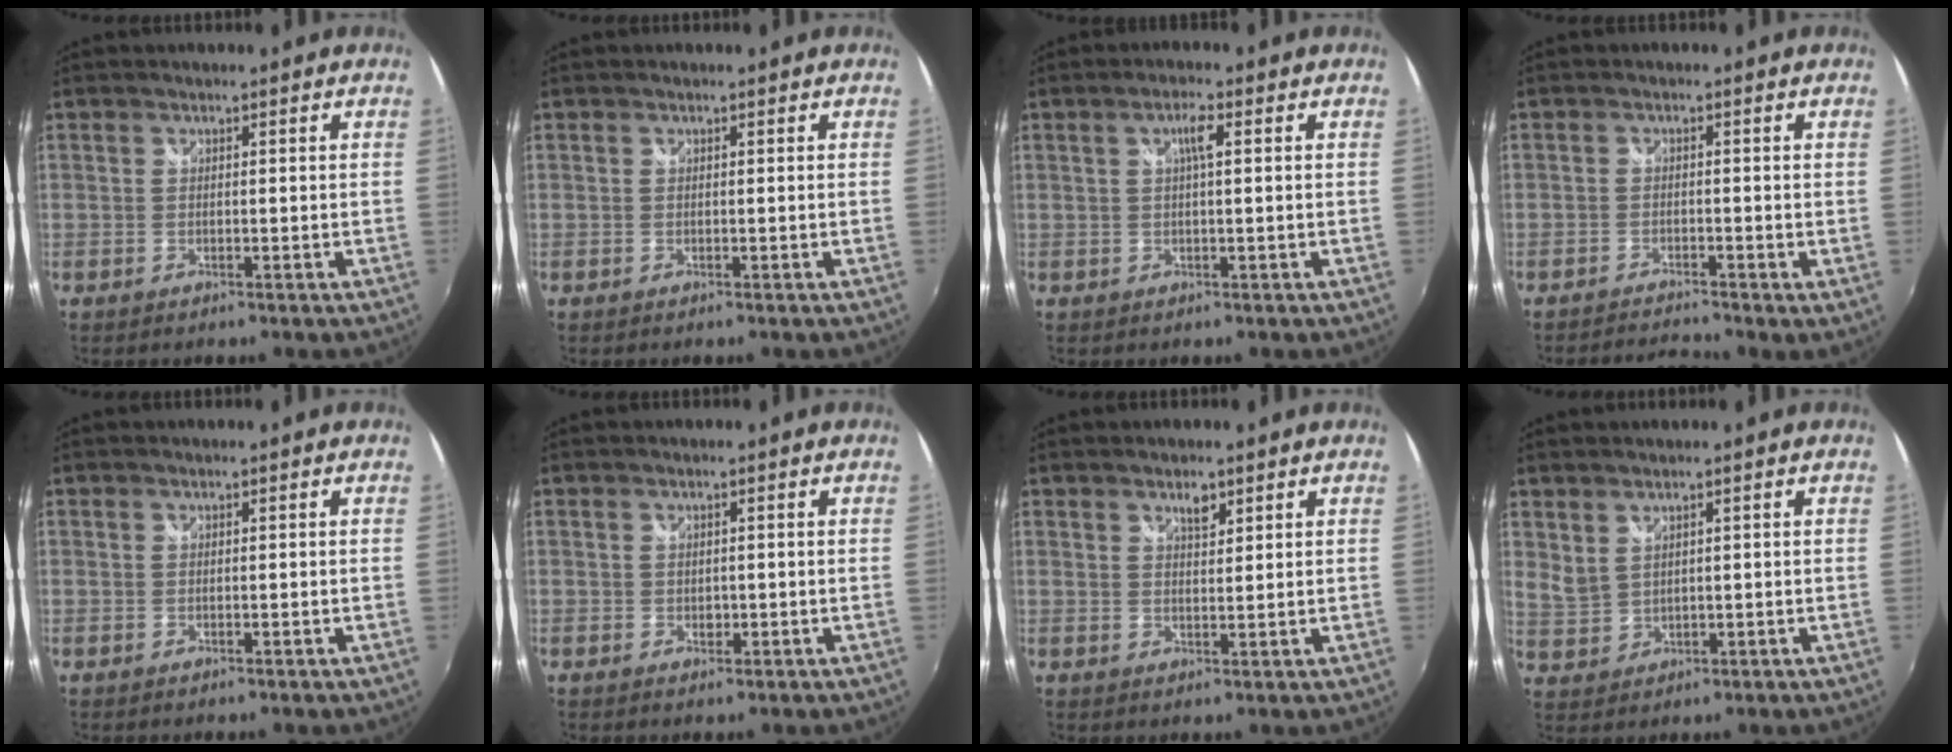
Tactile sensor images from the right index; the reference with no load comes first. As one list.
[{"total": 0.0}, {"total": 2.7, "force": [0.7, 0.2, 2.6], "torque": [-0.049, 0.006, 0.011]}, {"total": 2.4, "force": [-2.3, 0.1, 0.8], "torque": [-0.023, -0.006, -0.048]}, {"total": 0.0}, {"total": 1.2, "force": [-0.2, 1.1, 0.4], "torque": [-0.004, -0.002, -0.002]}, {"total": 2.5, "force": [1.7, 1.0, 1.5], "torque": [-0.022, 0.003, 0.030]}, {"total": 3.0, "force": [2.1, 1.6, 1.5], "torque": [-0.030, -0.002, 0.047]}]